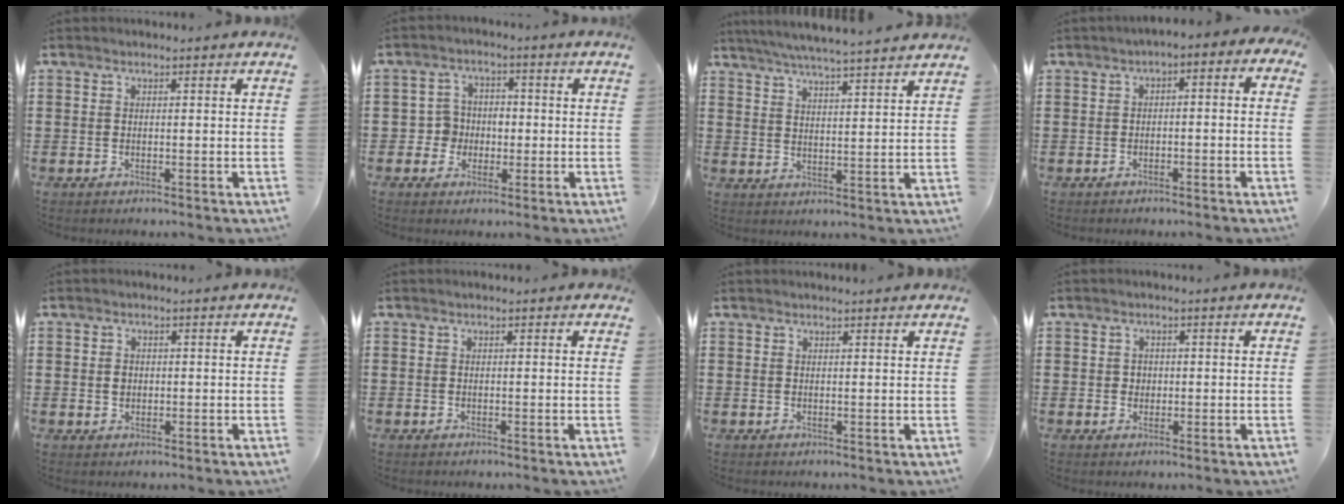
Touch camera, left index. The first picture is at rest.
{"total": 4.3, "force": [-0.7, 4.1, 1.1], "torque": [-0.037, 0.010, -0.017]}
{"total": 5.1, "force": [4.8, -0.6, 1.6], "torque": [-0.049, -0.026, 0.083]}
{"total": 2.7, "force": [-2.5, 0.7, 0.7], "torque": [-0.018, 0.004, -0.056]}
{"total": 1.5, "force": [0.2, 1.2, 0.9], "torque": [-0.019, 0.008, 0.002]}
{"total": 0.0}
{"total": 0.9, "force": [0.9, 0.0, 0.3], "torque": [-0.007, -0.001, 0.017]}
{"total": 1.4, "force": [0.2, 1.3, 0.3], "torque": [-0.011, 0.007, 0.003]}